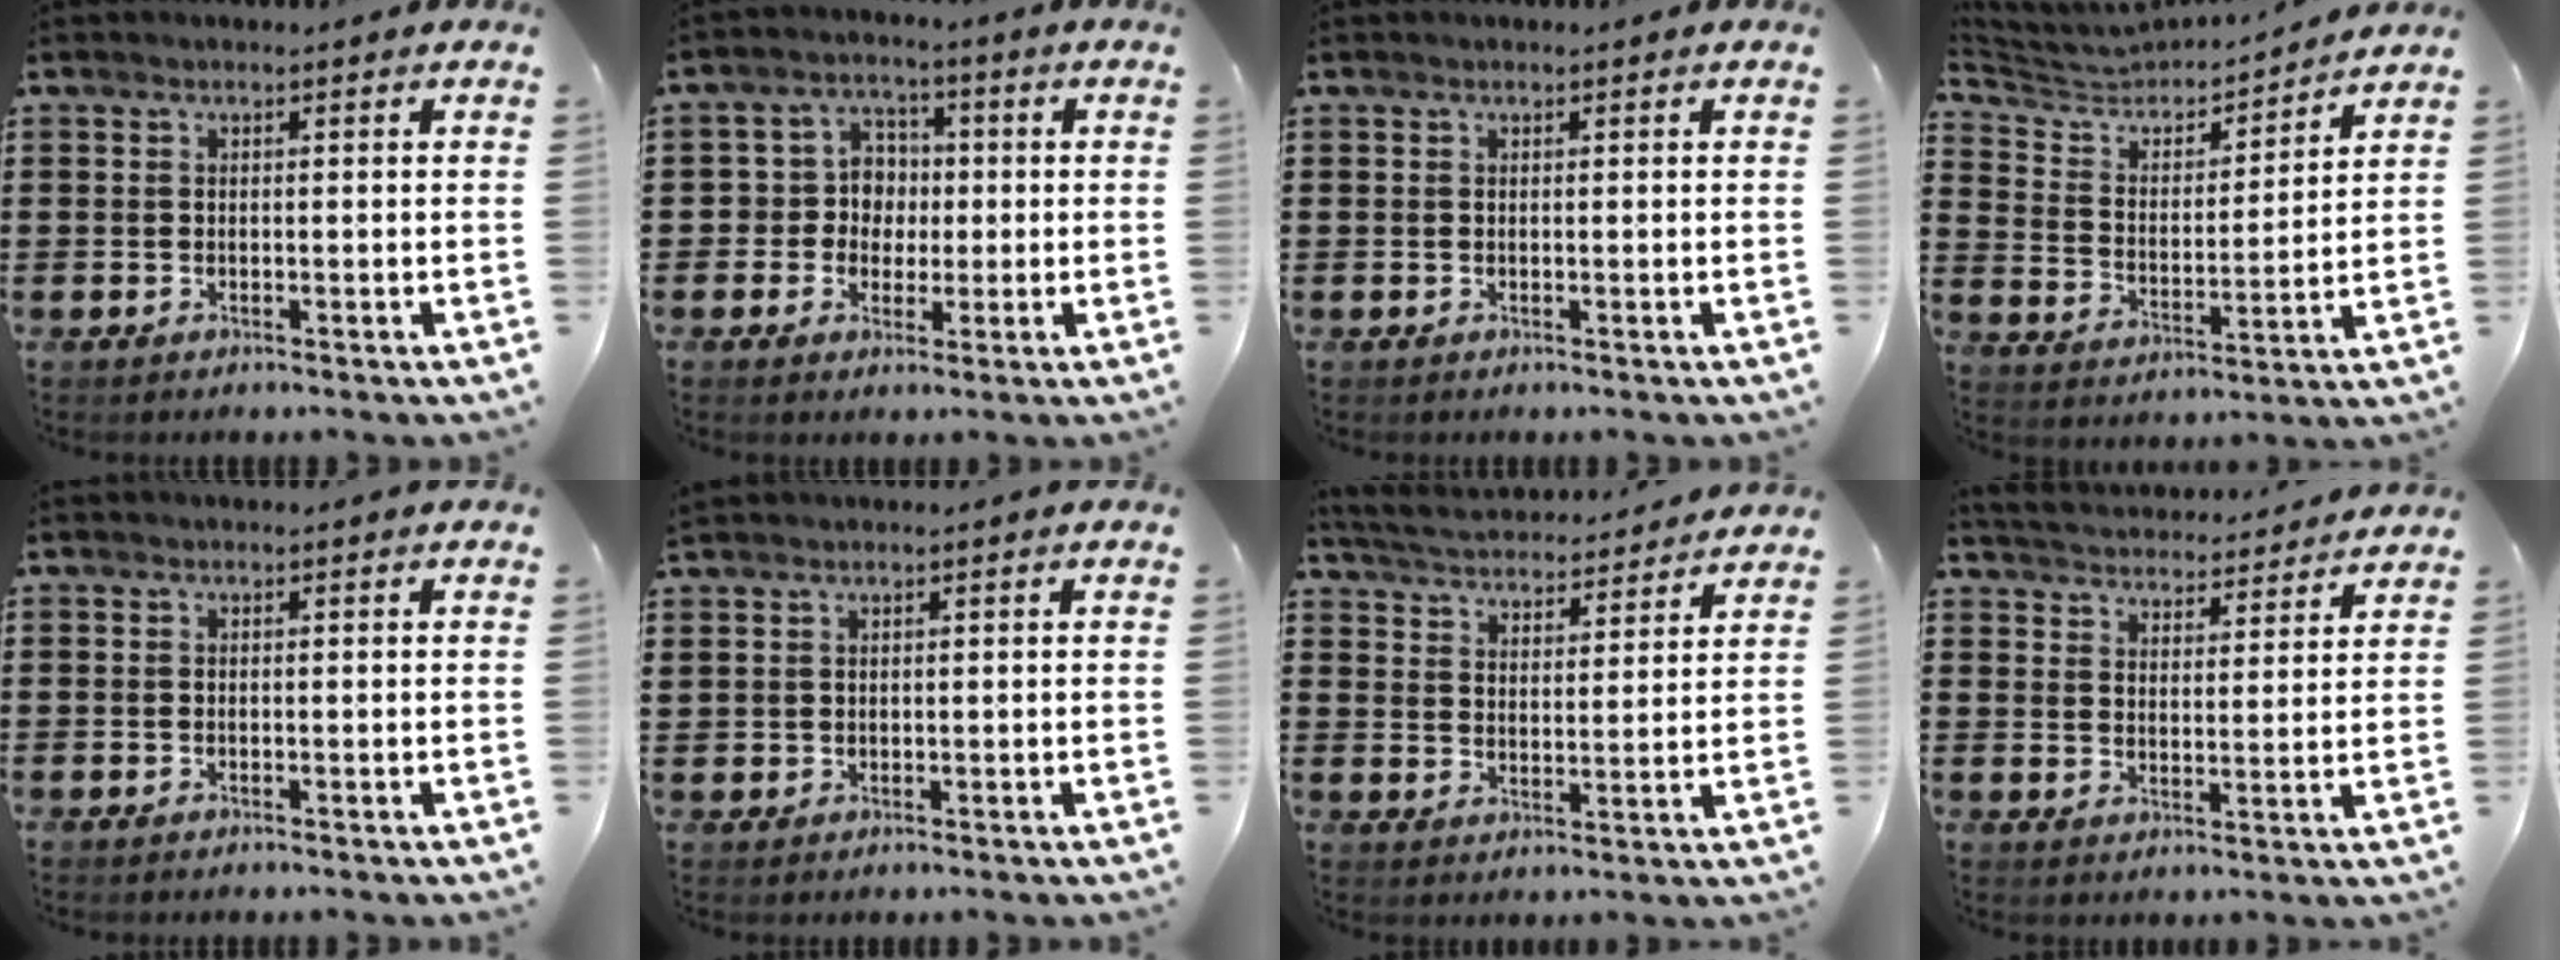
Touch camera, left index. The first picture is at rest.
{"total": 5.5, "force": [-0.1, 5.2, 1.5], "torque": [-0.051, 0.014, -0.005]}
{"total": 0.0}
{"total": 4.5, "force": [4.2, 1.4, 0.5], "torque": [-0.042, -0.037, 0.065]}
{"total": 0.0}
{"total": 1.3, "force": [1.2, 0.5, 0.1], "torque": [-0.003, 0.001, 0.023]}
{"total": 4.1, "force": [4.1, 0.0, 0.2], "torque": [-0.027, -0.032, 0.067]}
{"total": 4.1, "force": [4.1, -0.2, -0.3], "torque": [-0.017, -0.031, 0.069]}